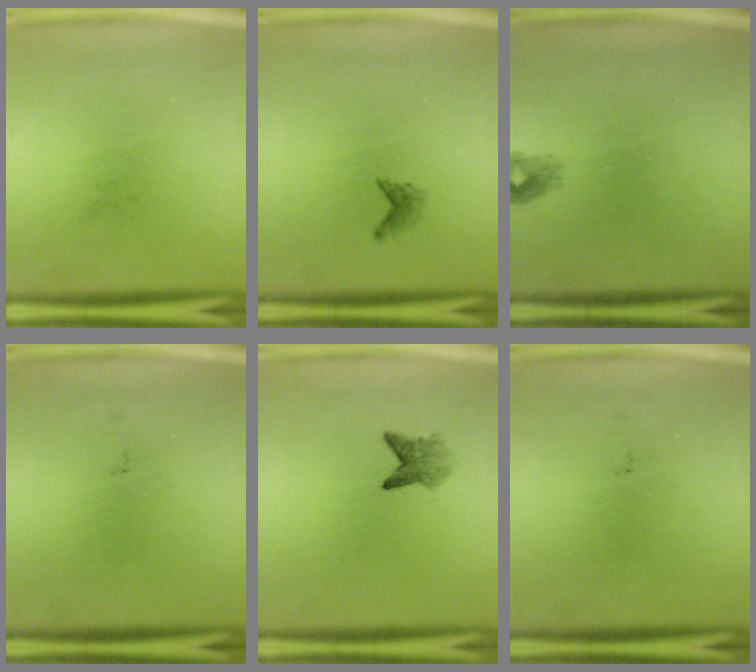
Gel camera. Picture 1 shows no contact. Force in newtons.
{"total": 1.1}
{"total": 1.2}
{"total": 0.0}
{"total": 2.6}
{"total": 0.0}